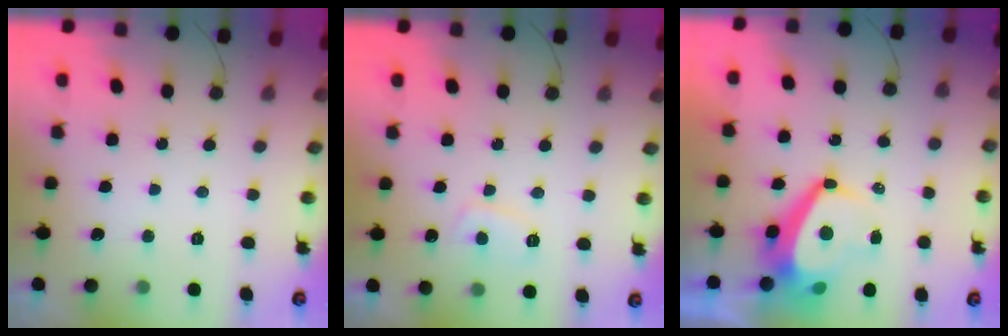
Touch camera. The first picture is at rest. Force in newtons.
{"total": 4.5, "press": 4.4, "slide": 0.9}
{"total": 8.4, "press": 8.4, "slide": 0.9}